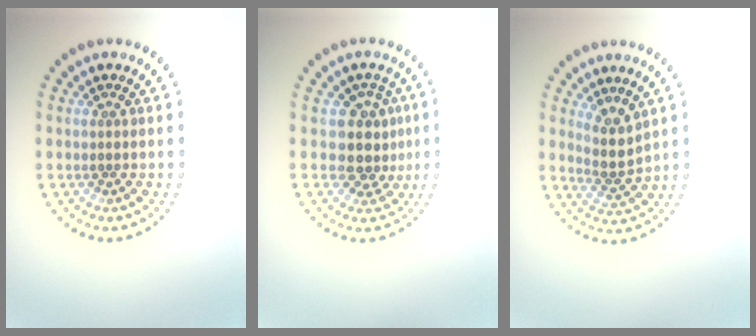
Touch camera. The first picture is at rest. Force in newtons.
{"total": 3.3, "press": 2.5, "slide": 2.1}
{"total": 2.5, "press": 1.8, "slide": 1.7}